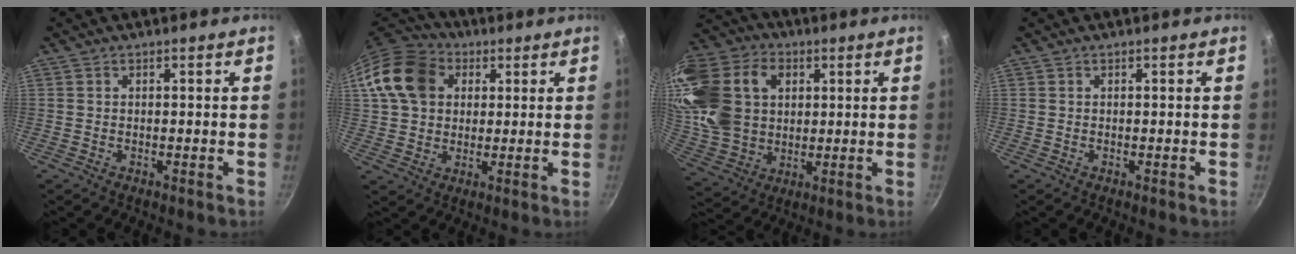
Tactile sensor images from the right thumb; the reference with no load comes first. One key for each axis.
{"total": 14.4, "fx": 3.9, "fy": 11.3, "fz": 8.0, "tx": -0.134, "ty": 0.019, "tz": 0.058}
{"total": 23.9, "fx": 5.5, "fy": 17.9, "fz": 14.8, "tx": -0.302, "ty": 0.012, "tz": 0.108}
{"total": 0.0}